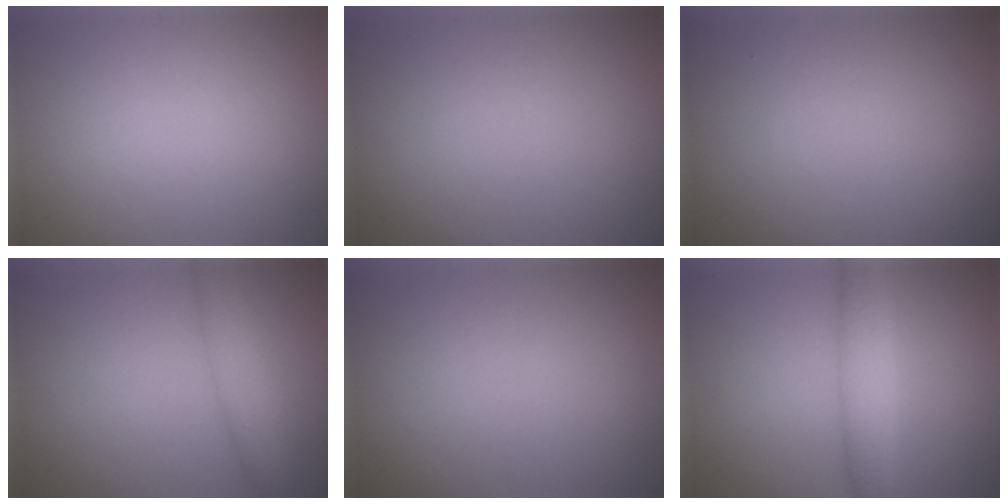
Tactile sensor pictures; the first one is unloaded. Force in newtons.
{"total": 0.0}
{"total": 0.0}
{"total": 3.2, "press": 3.1, "slide": 0.2}
{"total": 0.0}
{"total": 3.6, "press": 3.6, "slide": 0.2}